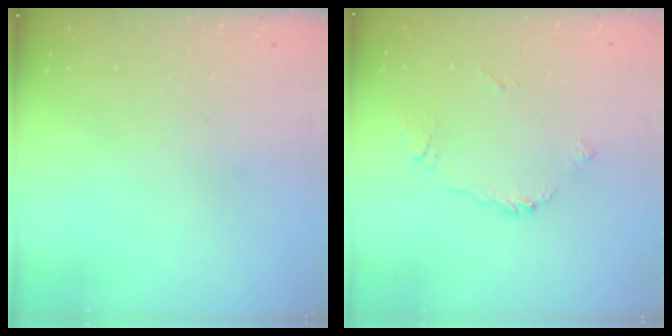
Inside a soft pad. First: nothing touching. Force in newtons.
{"total": 4.8, "press": 4.8, "slide": 0.4}